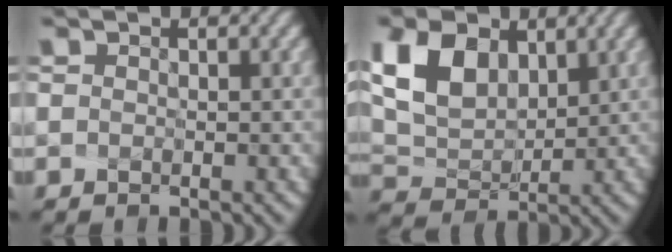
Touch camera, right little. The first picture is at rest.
{"total": 5.8, "force": [2.7, 3.7, 3.6], "torque": [-0.086, 0.002, 0.063]}